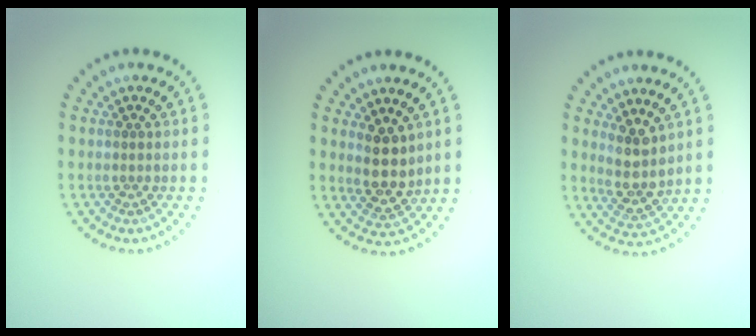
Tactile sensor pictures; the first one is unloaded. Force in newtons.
{"total": 2.9, "press": 2.5, "slide": 1.4}
{"total": 3.2, "press": 2.5, "slide": 2.0}